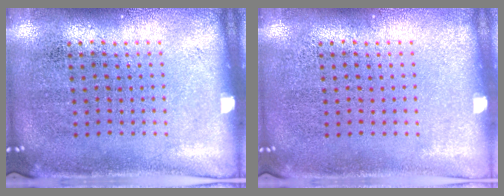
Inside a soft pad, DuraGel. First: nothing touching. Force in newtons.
{"total": 0.0}